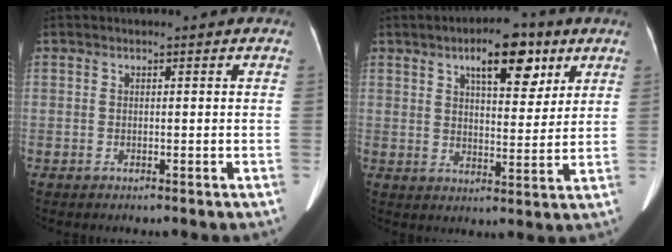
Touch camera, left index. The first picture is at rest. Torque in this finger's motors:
{"motor_torque": [0.17, -0.40, 0.12, 0.03]}